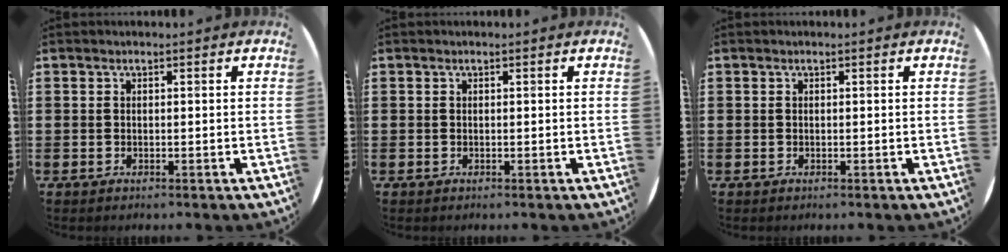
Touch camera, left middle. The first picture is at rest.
{"total": 0.0}
{"total": 0.0}